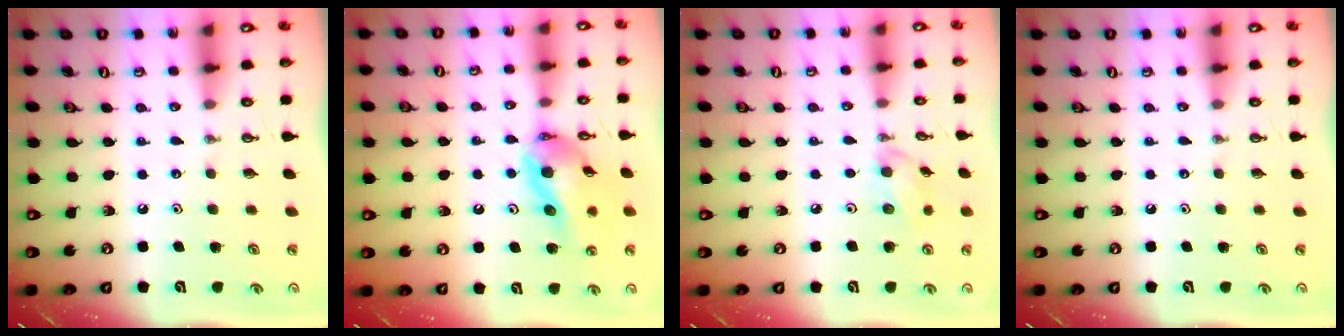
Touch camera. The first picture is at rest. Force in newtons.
{"total": 13.3, "press": 13.2, "slide": 1.7}
{"total": 6.7, "press": 6.6, "slide": 1.4}
{"total": 0.0}